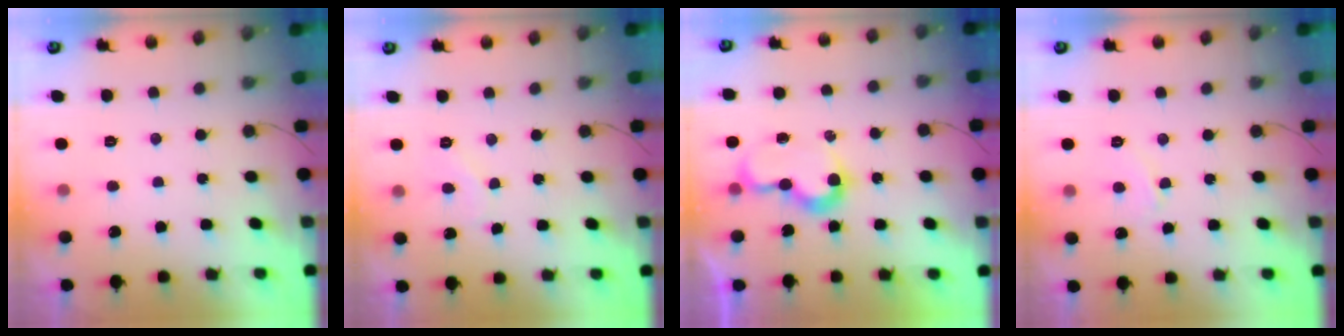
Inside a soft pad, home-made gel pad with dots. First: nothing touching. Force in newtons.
{"total": 4.6, "press": 4.5, "slide": 0.4}
{"total": 7.0, "press": 7.0, "slide": 0.1}
{"total": 3.8, "press": 3.8, "slide": 0.4}